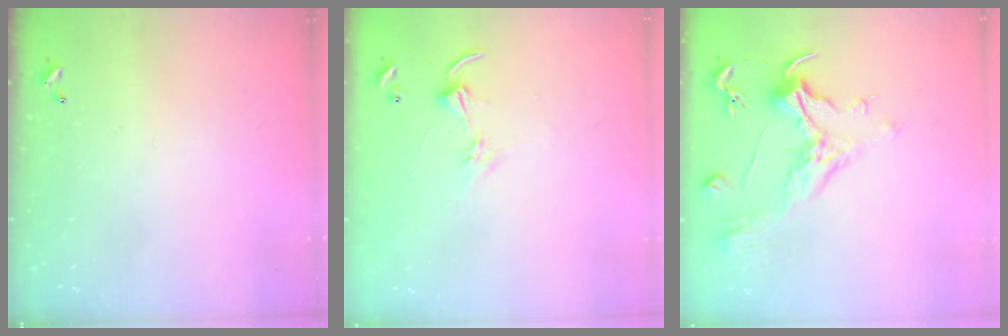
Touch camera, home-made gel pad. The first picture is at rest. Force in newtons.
{"total": 4.4, "press": 4.4, "slide": 0.5}
{"total": 1.1, "press": 0.1, "slide": 1.1}